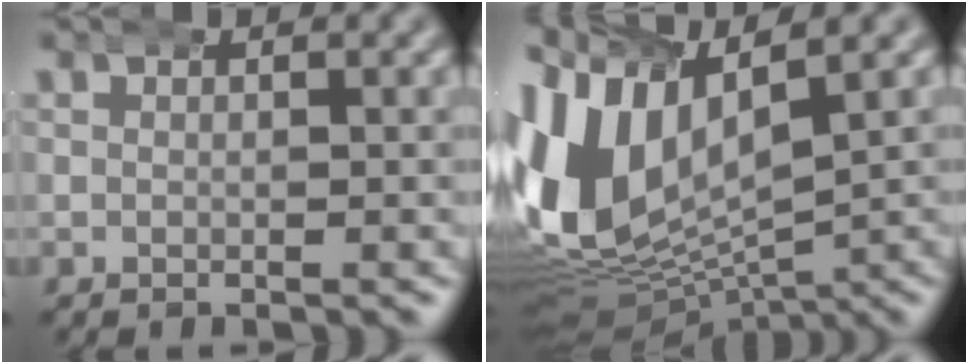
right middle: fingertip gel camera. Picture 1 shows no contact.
{"total": 13.6, "force": [1.4, 10.2, 9.0], "torque": [-0.213, -0.025, 0.035]}